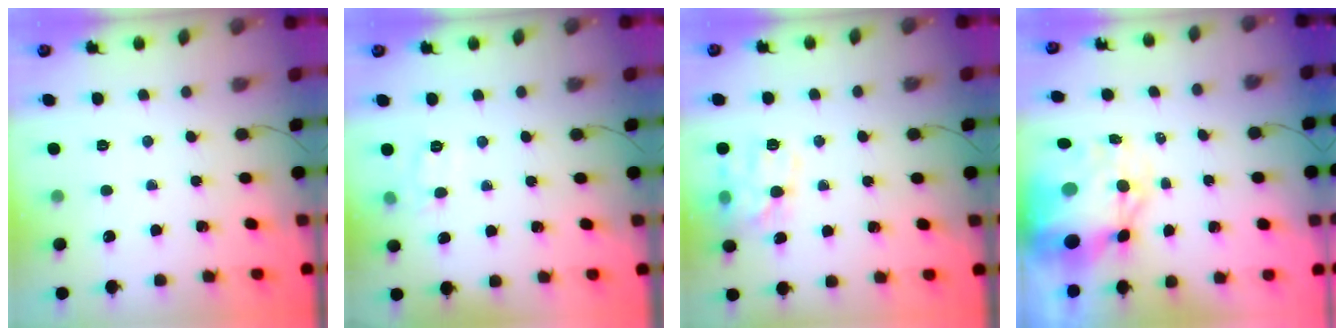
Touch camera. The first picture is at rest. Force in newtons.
{"total": 6.9, "press": 6.8, "slide": 1.3}
{"total": 13.1, "press": 13.1, "slide": 0.5}
{"total": 13.6, "press": 13.2, "slide": 3.1}